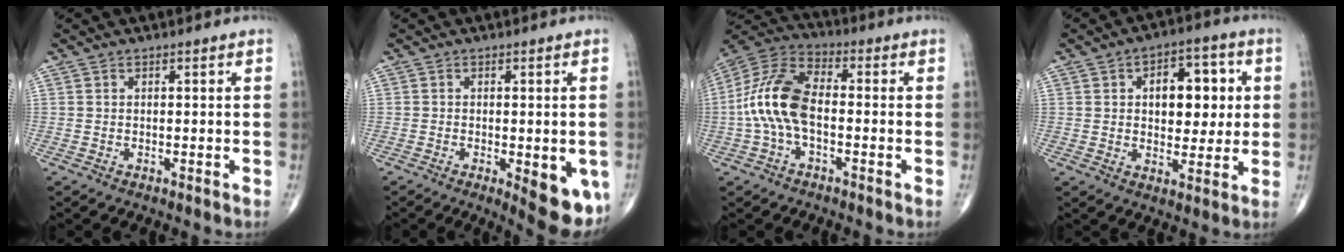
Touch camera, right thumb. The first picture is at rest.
{"total": 9.2, "force": [-2.9, 3.2, 8.0], "torque": [-0.084, -0.010, -0.032]}
{"total": 12.9, "force": [-1.6, 6.7, 10.9], "torque": [-0.233, 0.037, -0.040]}
{"total": 11.9, "force": [2.2, 7.1, 9.2], "torque": [-0.083, 0.004, 0.033]}